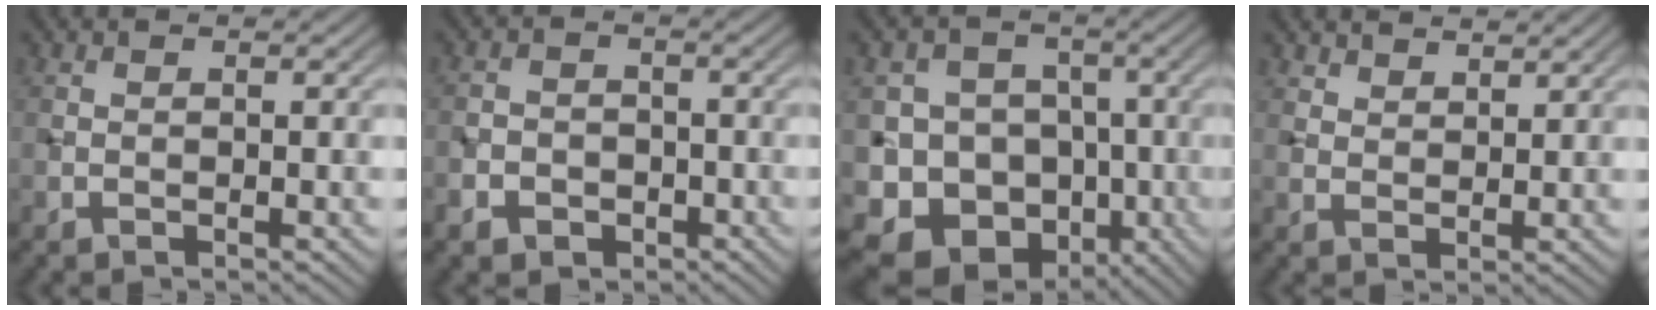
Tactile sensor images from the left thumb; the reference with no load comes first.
{"total": 4.1, "force": [-2.4, 3.1, 1.3], "torque": [-0.017, -0.004, -0.049]}
{"total": 13.2, "force": [-5.1, 11.3, 4.7], "torque": [-0.102, -0.022, -0.109]}
{"total": 3.6, "force": [3.1, 1.4, 1.2], "torque": [-0.025, -0.010, 0.075]}